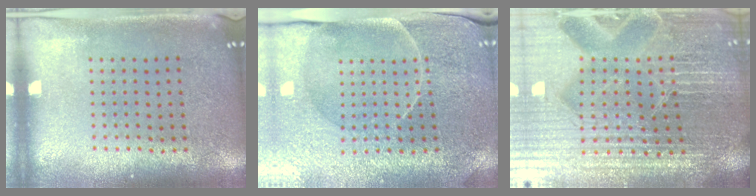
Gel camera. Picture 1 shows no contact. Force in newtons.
{"total": 3.8, "press": 3.7, "slide": 0.7}
{"total": 5.5, "press": 5.2, "slide": 1.9}